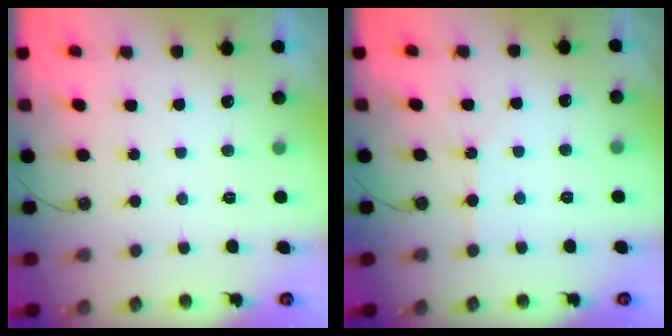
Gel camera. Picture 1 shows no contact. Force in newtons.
{"total": 2.9, "press": 2.8, "slide": 0.5}